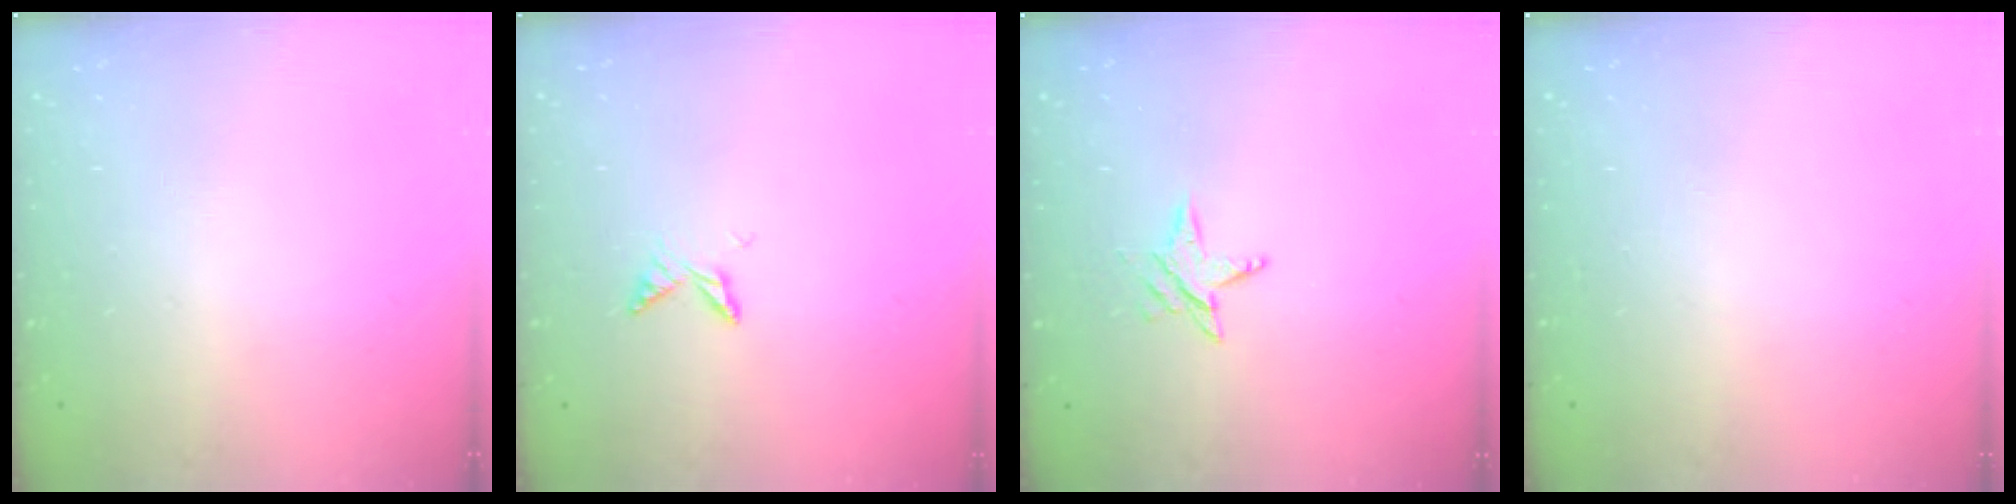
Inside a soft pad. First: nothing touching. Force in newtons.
{"total": 5.2, "press": 5.2, "slide": 0.6}
{"total": 4.4, "press": 4.3, "slide": 0.5}
{"total": 0.0}